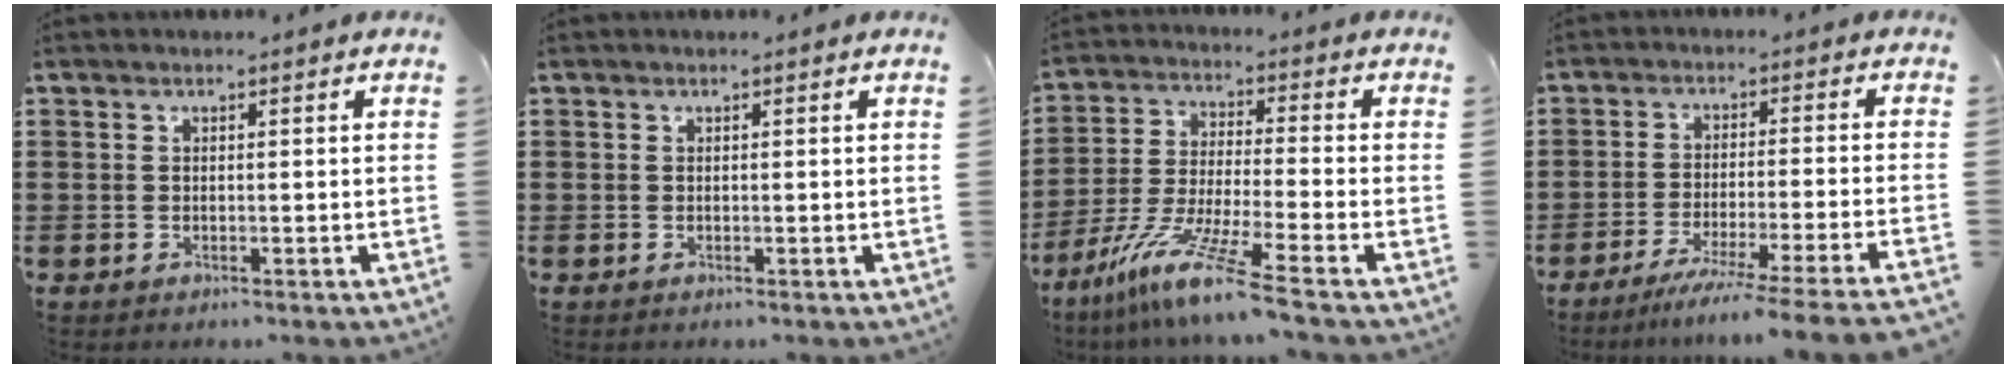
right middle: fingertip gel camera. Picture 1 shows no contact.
{"total": 0.0}
{"total": 10.3, "force": [-7.8, -0.3, 6.7], "torque": [-0.144, -0.009, -0.159]}
{"total": 6.1, "force": [-5.2, -1.2, 3.1], "torque": [-0.051, -0.022, -0.102]}